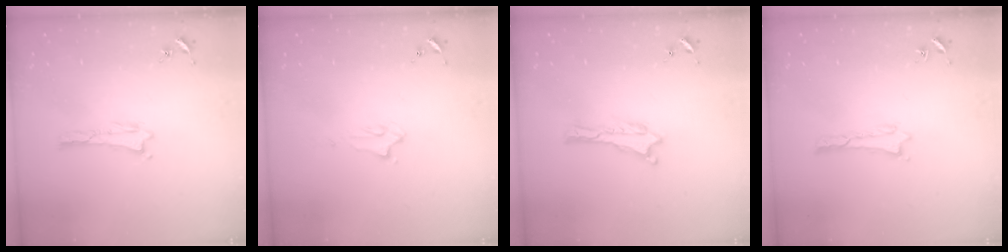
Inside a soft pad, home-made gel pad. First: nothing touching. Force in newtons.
{"total": 2.0, "press": 2.0, "slide": 0.2}
{"total": 0.0}
{"total": 0.0}